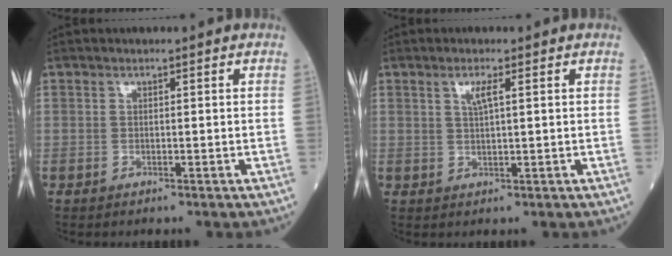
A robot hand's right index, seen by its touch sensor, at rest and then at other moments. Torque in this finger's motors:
{"motor_torque": [-0.03, 0.05, 0.02, 0.02]}